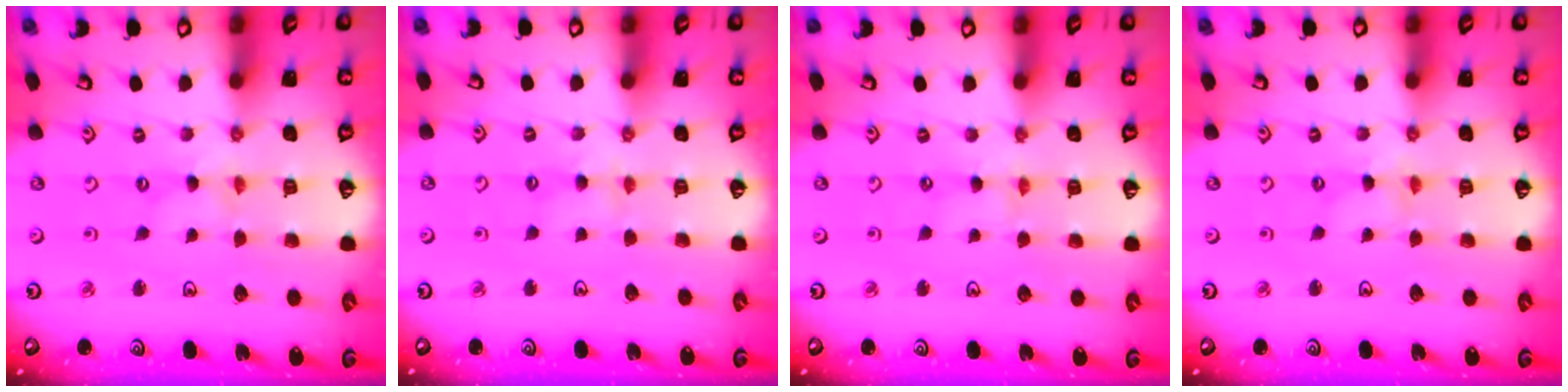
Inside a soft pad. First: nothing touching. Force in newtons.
{"total": 2.6, "press": 2.6, "slide": 0.5}
{"total": 1.6, "press": 1.5, "slide": 0.4}
{"total": 0.0}